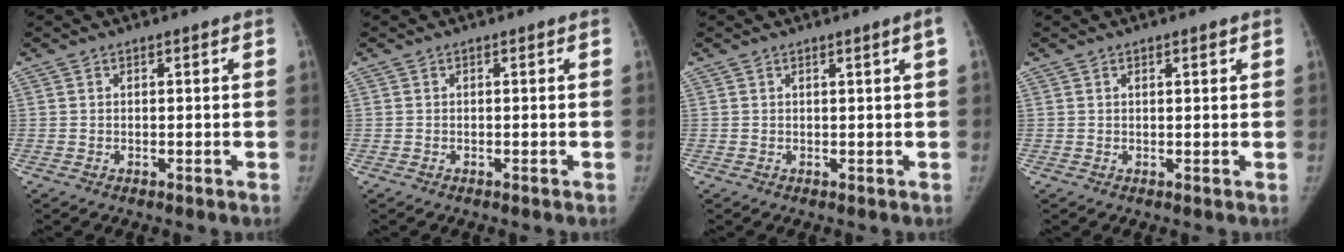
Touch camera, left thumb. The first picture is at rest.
{"total": 0.0}
{"total": 1.6, "force": [0.7, -0.6, 1.3], "torque": [-0.023, -0.006, 0.016]}
{"total": 1.4, "force": [0.9, 0.4, 1.0], "torque": [-0.012, -0.003, 0.013]}